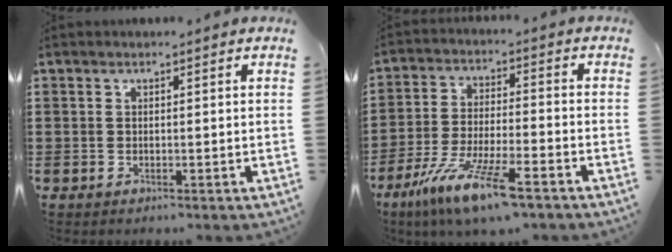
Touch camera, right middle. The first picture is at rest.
{"total": 11.1, "force": [-8.0, 0.8, 7.7], "torque": [-0.163, -0.009, -0.155]}